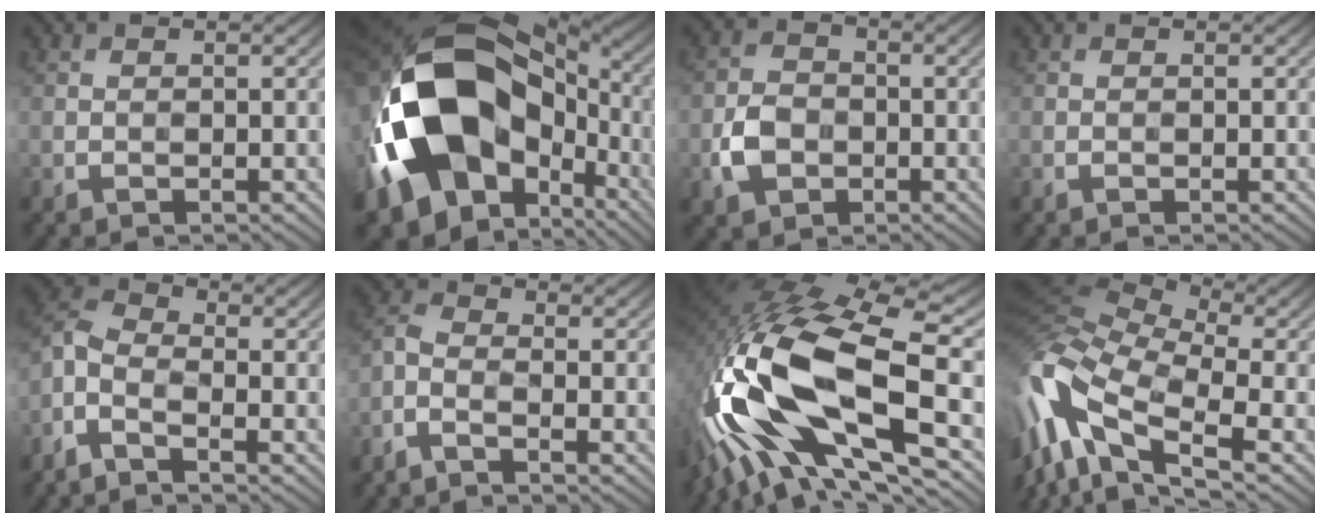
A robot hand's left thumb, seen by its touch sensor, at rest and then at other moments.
{"total": 22.0, "force": [-3.7, 15.1, 15.5], "torque": [-0.345, -0.041, -0.047]}
{"total": 4.8, "force": [-1.7, 3.7, 2.6], "torque": [-0.058, -0.004, -0.037]}
{"total": 0.0}
{"total": 4.8, "force": [-3.2, 1.9, 3.0], "torque": [-0.076, -0.003, -0.084]}
{"total": 3.0, "force": [-2.2, 0.8, 1.9], "torque": [-0.050, -0.001, -0.056]}
{"total": 19.9, "force": [-4.5, 9.2, 17.1], "torque": [-0.362, -0.018, -0.084]}
{"total": 15.6, "force": [-3.1, 7.5, 13.3], "torque": [-0.328, -0.002, -0.056]}